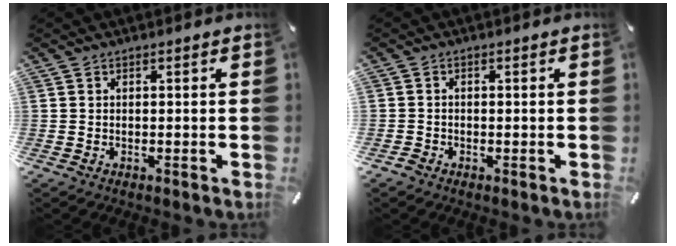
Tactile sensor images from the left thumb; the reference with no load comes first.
{"total": 1.9, "force": [-0.8, 1.8, 0.0], "torque": [0.001, 0.005, -0.018]}